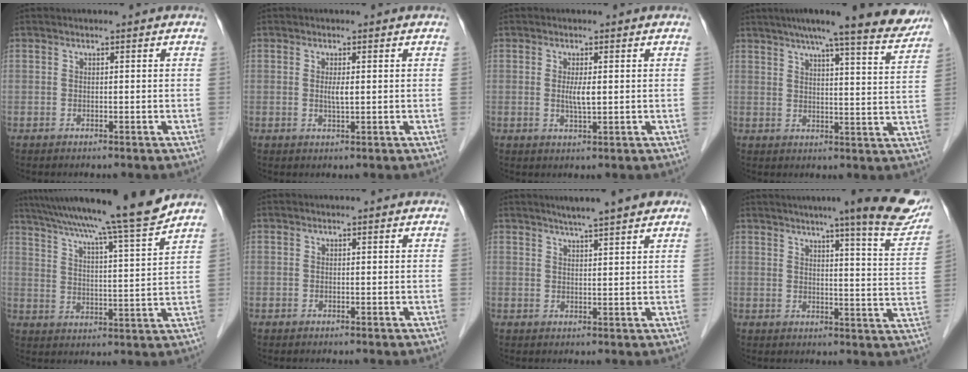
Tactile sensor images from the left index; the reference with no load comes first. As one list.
[{"total": 1.8, "force": [0.2, 0.2, 1.7], "torque": [-0.037, -0.002, 0.004]}, {"total": 2.6, "force": [0.2, 0.3, 2.6], "torque": [-0.053, -0.004, 0.006]}, {"total": 17.1, "force": [15.0, 0.9, 8.2], "torque": [-0.106, -0.018, 0.186]}, {"total": 18.0, "force": [15.6, -2.0, 8.8], "torque": [-0.150, -0.019, 0.231]}, {"total": 0.0}, {"total": 7.1, "force": [5.7, -0.1, 4.2], "torque": [-0.064, 0.017, 0.077]}, {"total": 17.0, "force": [13.4, 0.3, 10.5], "torque": [-0.122, -0.027, 0.149]}]